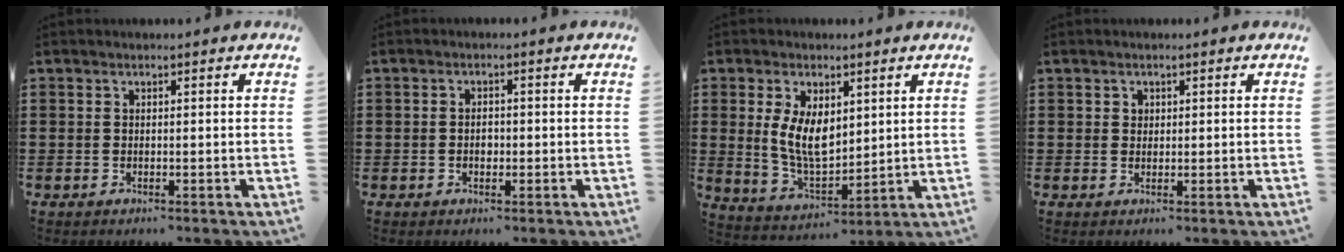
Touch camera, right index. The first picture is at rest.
{"total": 1.7, "force": [-0.2, 1.0, 1.4], "torque": [-0.026, 0.003, -0.005]}
{"total": 7.4, "force": [1.8, 4.3, 5.8], "torque": [-0.118, 0.002, 0.032]}
{"total": 1.1, "force": [0.5, 1.0, 0.2], "torque": [-0.007, 0.003, 0.011]}